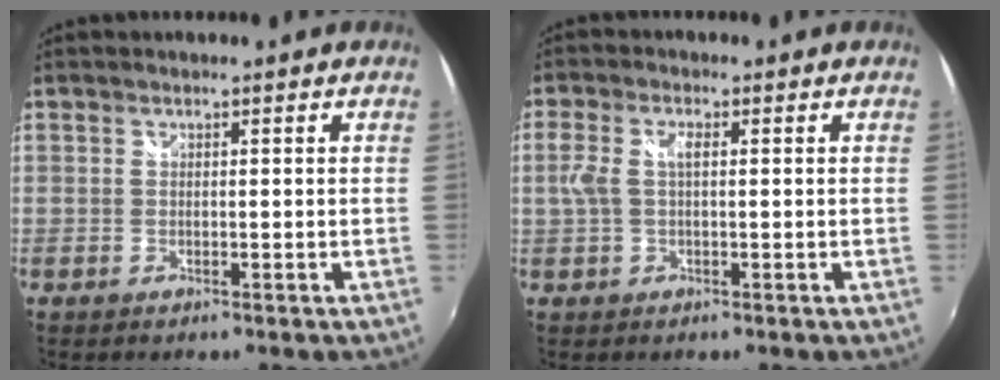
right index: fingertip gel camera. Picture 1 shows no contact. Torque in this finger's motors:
{"motor_torque": [0.15, -0.02, 0.12, 0.08]}